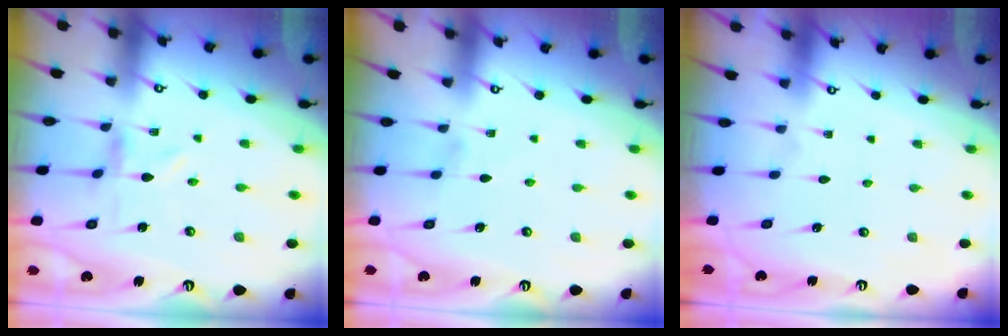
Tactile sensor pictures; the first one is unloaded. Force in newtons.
{"total": 0.0}
{"total": 1.8, "press": 1.8, "slide": 0.1}